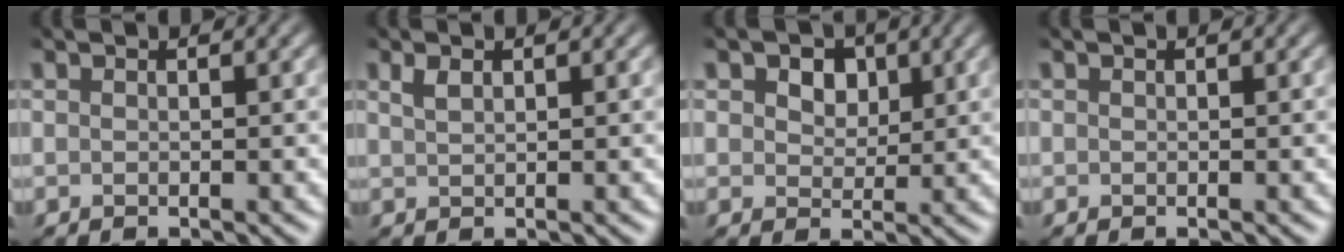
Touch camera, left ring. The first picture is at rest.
{"total": 0.0}
{"total": 1.4, "force": [0.2, 1.4, 0.4], "torque": [-0.021, -0.001, 0.005]}
{"total": 0.7, "force": [-0.3, -0.3, -0.5], "torque": [0.001, -0.001, 0.005]}